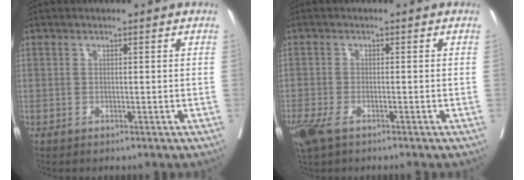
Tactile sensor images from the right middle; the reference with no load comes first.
{"total": 5.3, "force": [-3.5, 1.9, 3.5], "torque": [-0.072, -0.012, -0.063]}